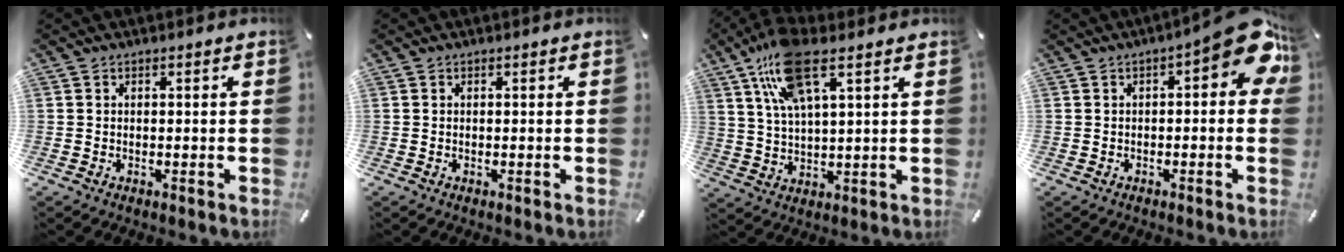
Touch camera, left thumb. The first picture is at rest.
{"total": 0.0}
{"total": 14.4, "force": [8.4, 4.8, 10.6], "torque": [-0.221, -0.009, 0.148]}
{"total": 10.6, "force": [2.7, 3.9, 9.5], "torque": [-0.124, -0.021, 0.046]}